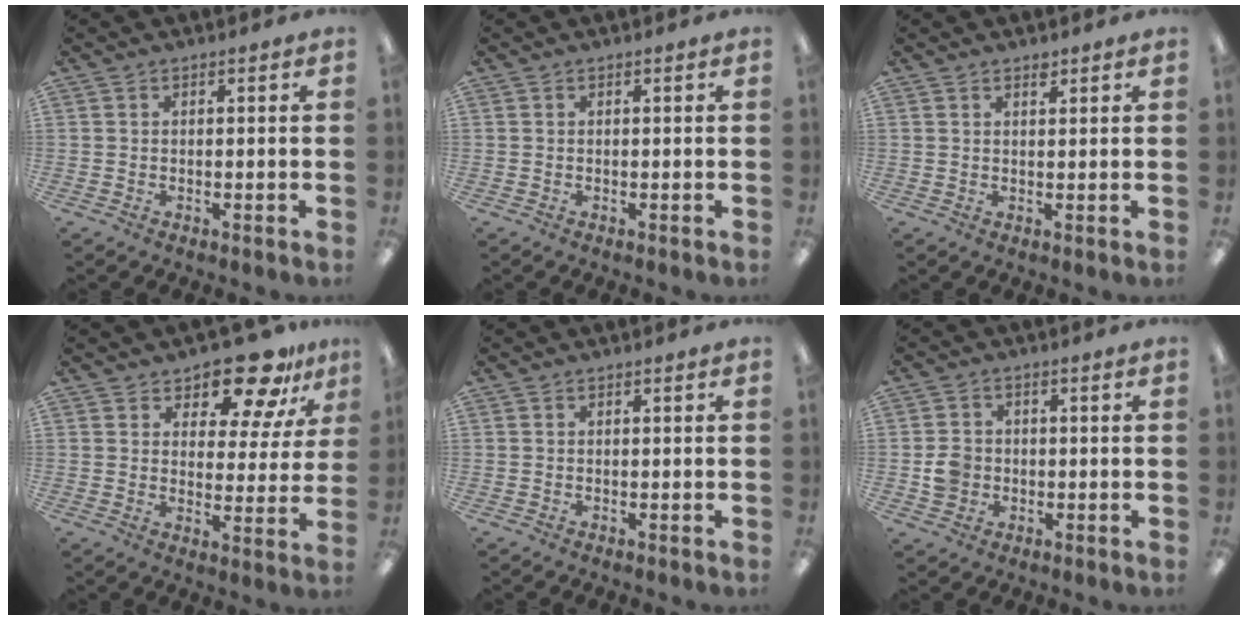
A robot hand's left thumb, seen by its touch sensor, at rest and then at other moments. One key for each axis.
{"total": 0.0}
{"total": 1.6, "fx": 1.4, "fy": 0.5, "fz": 0.6, "tx": -0.005, "ty": -0.005, "tz": 0.024}
{"total": 13.3, "fx": 10.8, "fy": 5.1, "fz": 5.9, "tx": -0.086, "ty": -0.077, "tz": 0.191}
{"total": 0.0}
{"total": 4.6, "fx": -0.6, "fy": 4.3, "fz": 1.7, "tx": -0.015, "ty": 0.002, "tz": -0.012}